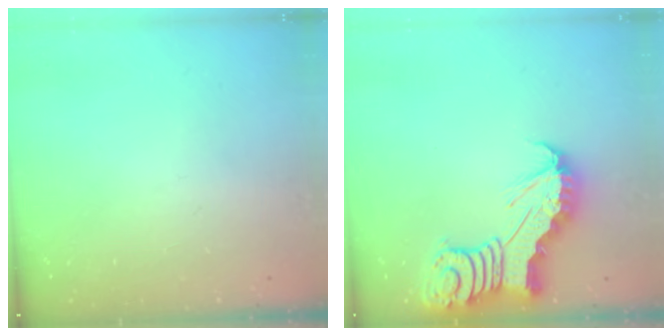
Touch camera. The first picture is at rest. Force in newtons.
{"total": 6.8, "press": 6.8, "slide": 0.9}